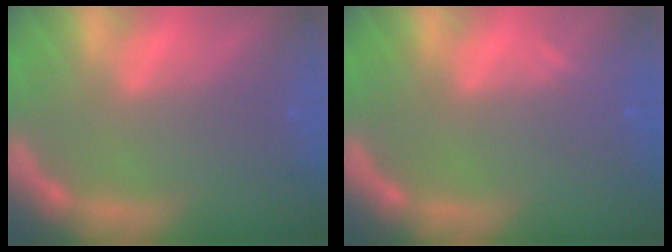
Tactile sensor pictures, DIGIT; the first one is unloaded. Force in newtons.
{"total": 0.9}